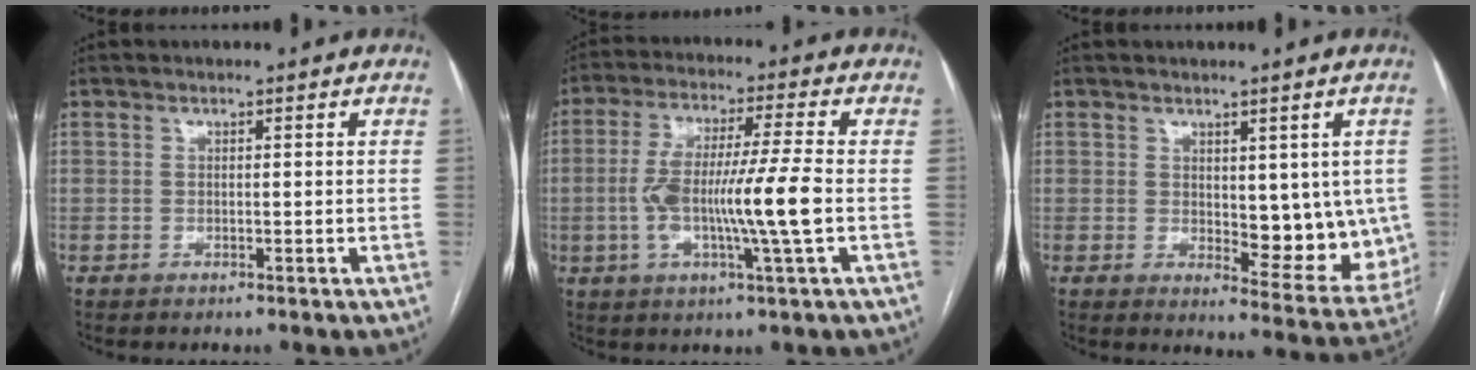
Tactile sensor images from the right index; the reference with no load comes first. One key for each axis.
{"total": 12.0, "fx": -1.7, "fy": -0.2, "fz": 11.9, "tx": -0.230, "ty": 0.000, "tz": -0.036}
{"total": 10.3, "fx": 0.7, "fy": 4.8, "fz": 9.1, "tx": -0.095, "ty": -0.013, "tz": 0.021}